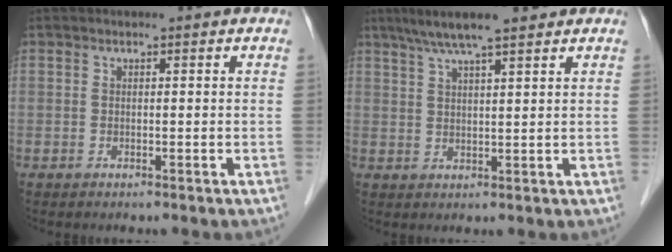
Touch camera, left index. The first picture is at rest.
{"total": 8.2, "force": [6.2, 0.7, 5.3], "torque": [-0.086, 0.028, 0.102]}